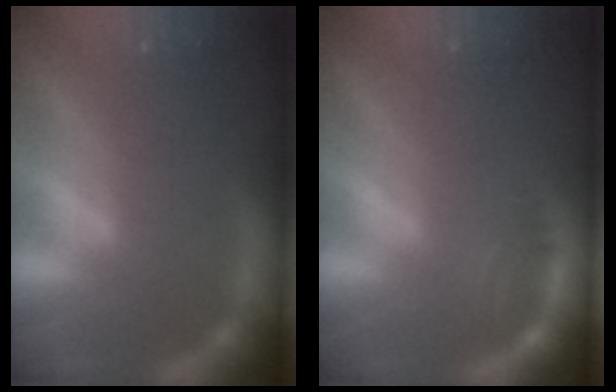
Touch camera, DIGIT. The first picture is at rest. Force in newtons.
{"total": 2.5}